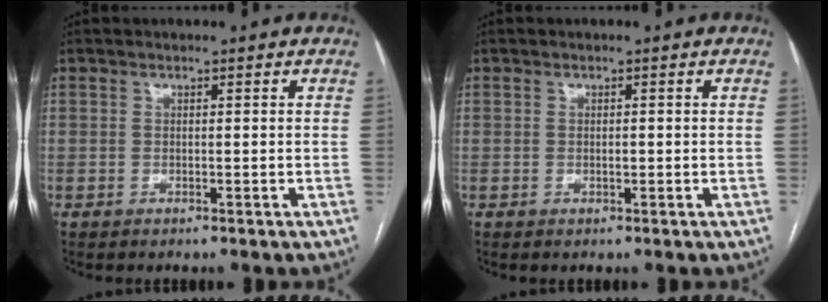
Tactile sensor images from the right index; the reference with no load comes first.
{"total": 0.7, "force": [-0.1, 0.3, 0.6], "torque": [-0.011, 0.000, -0.002]}